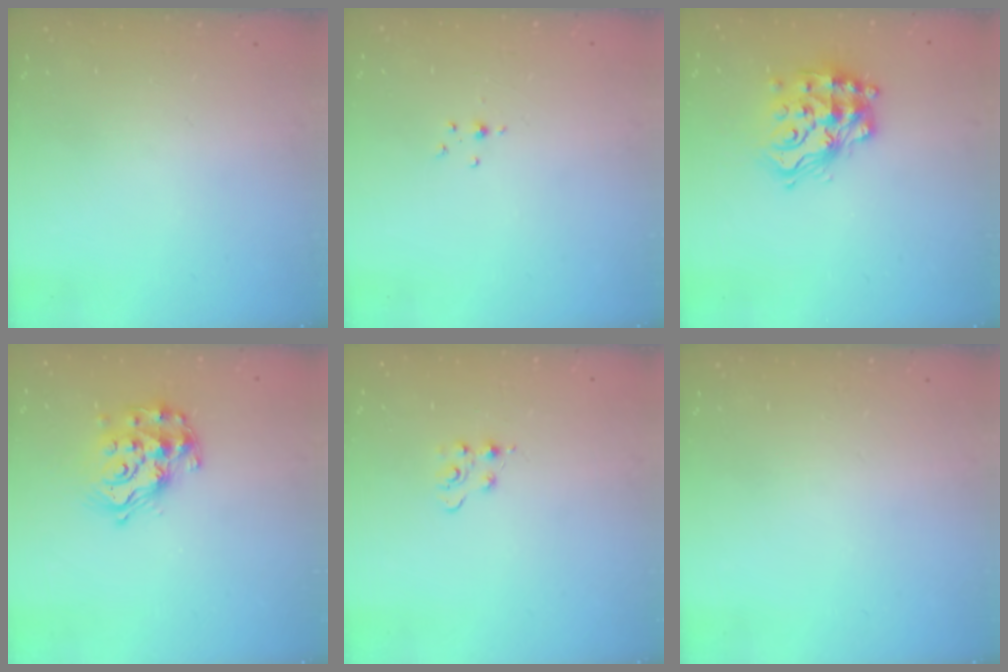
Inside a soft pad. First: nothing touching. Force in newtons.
{"total": 3.2, "press": 3.0, "slide": 1.1}
{"total": 16.5, "press": 16.4, "slide": 1.2}
{"total": 15.5, "press": 15.5, "slide": 1.1}
{"total": 4.1, "press": 4.1, "slide": 0.5}
{"total": 0.0}